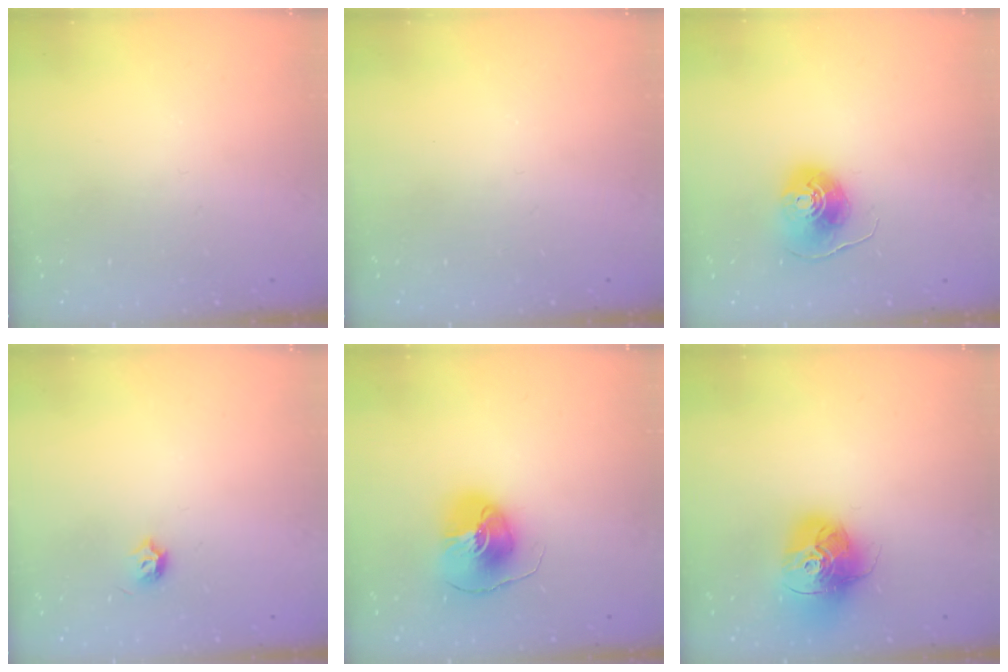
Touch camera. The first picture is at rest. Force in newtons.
{"total": 0.0}
{"total": 8.7, "press": 8.7, "slide": 0.5}
{"total": 3.7, "press": 3.6, "slide": 0.9}
{"total": 9.9, "press": 9.9, "slide": 1.3}
{"total": 16.9, "press": 16.9, "slide": 1.7}